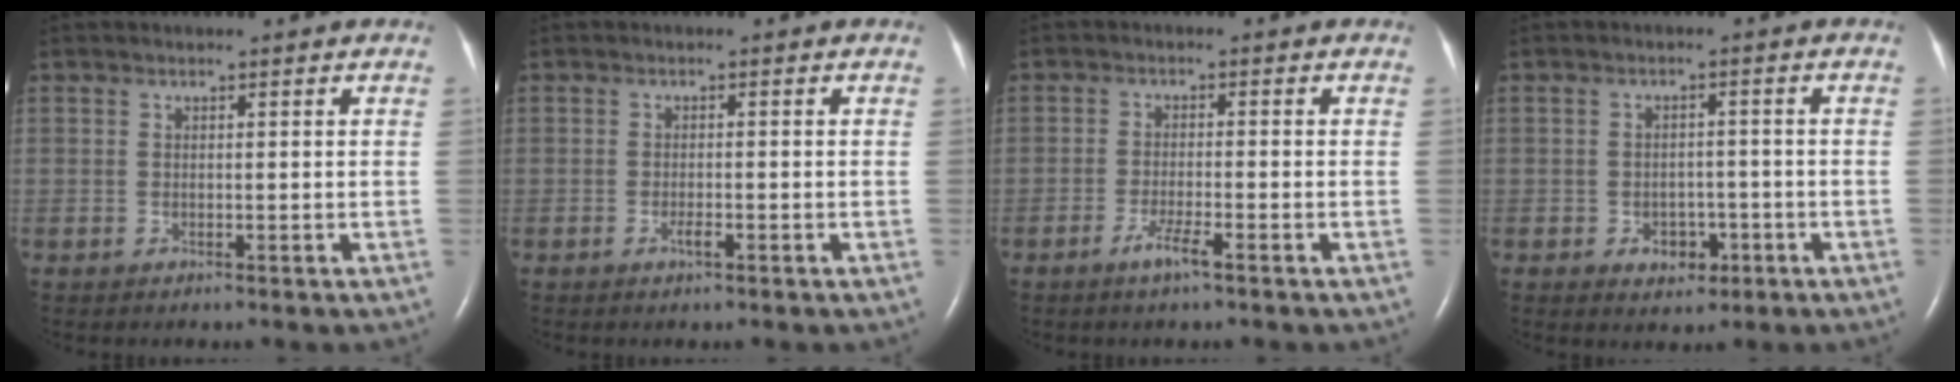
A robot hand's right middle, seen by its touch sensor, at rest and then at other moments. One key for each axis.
{"total": 1.3, "fx": -0.7, "fy": 0.2, "fz": 1.0, "tx": -0.023, "ty": -0.001, "tz": -0.012}
{"total": 3.1, "fx": -2.0, "fy": 0.0, "fz": 2.4, "tx": -0.050, "ty": -0.005, "tz": -0.039}
{"total": 3.7, "fx": -1.6, "fy": 2.7, "fz": 2.0, "tx": -0.021, "ty": 0.008, "tz": -0.014}